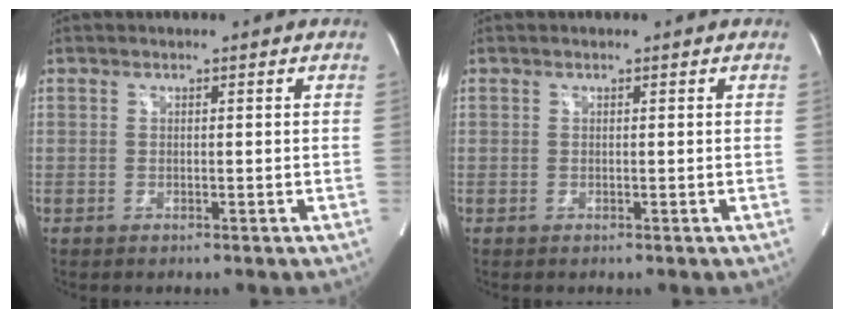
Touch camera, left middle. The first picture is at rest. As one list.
[{"total": 0.0}]